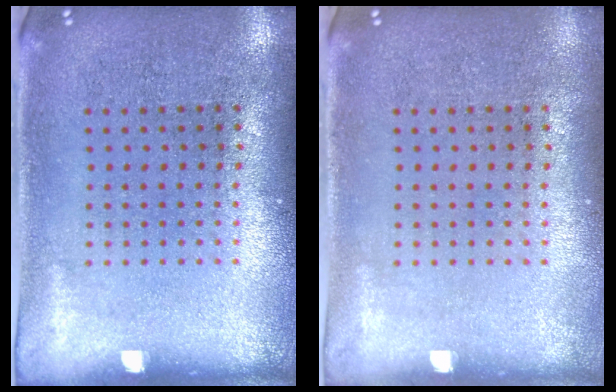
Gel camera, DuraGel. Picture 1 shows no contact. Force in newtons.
{"total": 0.0}